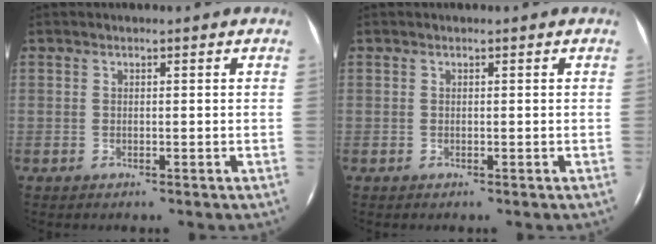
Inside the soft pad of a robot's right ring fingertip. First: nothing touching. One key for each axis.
{"total": 0.0}